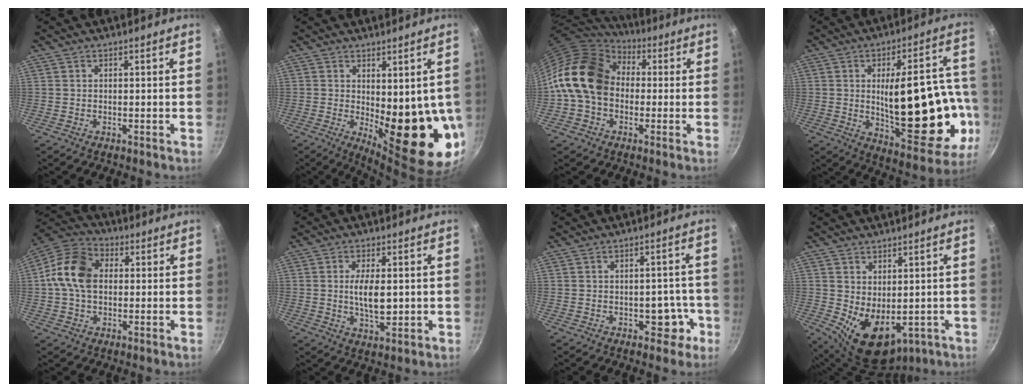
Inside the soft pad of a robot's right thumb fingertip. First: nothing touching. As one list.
[{"total": 16.3, "force": [-0.6, 6.1, 15.1], "torque": [-0.168, -0.038, 0.009]}, {"total": 17.4, "force": [0.8, 13.3, 11.2], "torque": [-0.179, 0.040, -0.001]}, {"total": 26.5, "force": [-3.2, 11.0, 23.9], "torque": [-0.298, 0.012, -0.021]}, {"total": 12.3, "force": [0.9, 9.0, 8.4], "torque": [-0.135, 0.022, -0.001]}, {"total": 7.2, "force": [0.2, 3.2, 6.4], "torque": [-0.108, -0.004, 0.006]}, {"total": 5.4, "force": [-2.2, 3.7, 3.4], "torque": [-0.011, 0.024, -0.021]}, {"total": 10.0, "force": [-0.6, 6.6, 7.5], "torque": [-0.095, -0.020, 0.016]}]